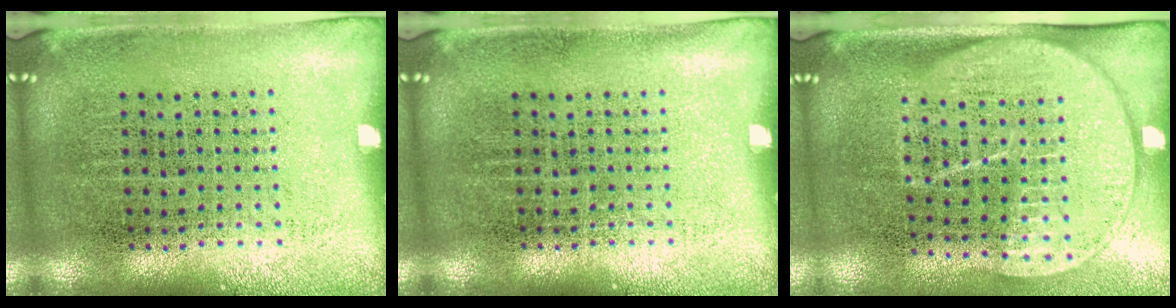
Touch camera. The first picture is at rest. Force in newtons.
{"total": 0.0}
{"total": 1.8, "press": 1.5, "slide": 1.0}